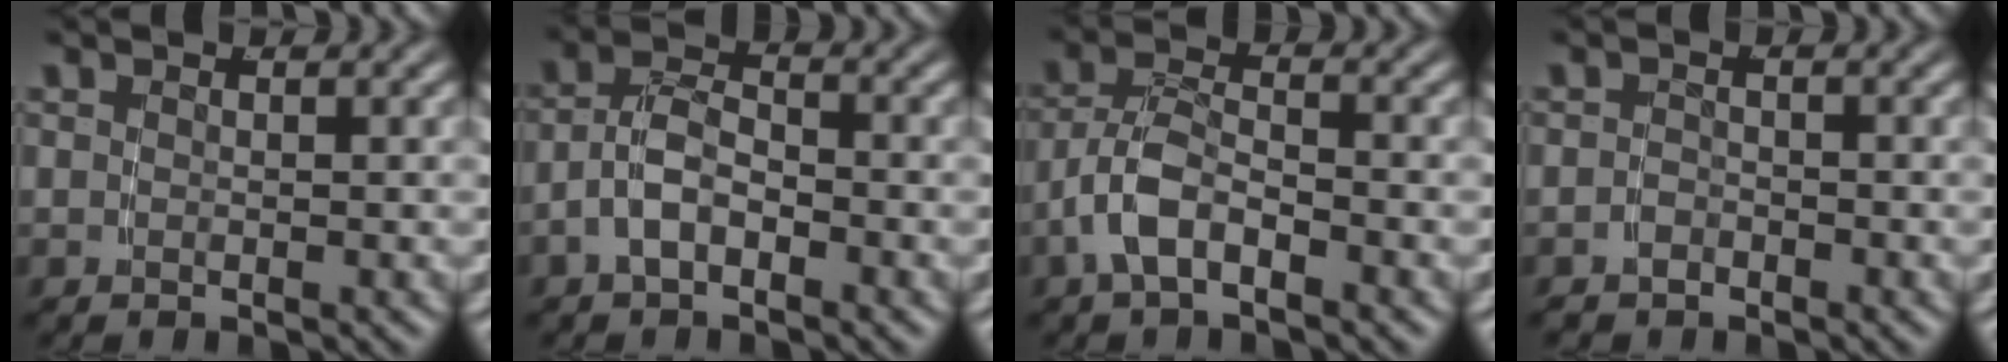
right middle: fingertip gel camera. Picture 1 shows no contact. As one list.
[{"total": 4.0, "force": [-1.7, 2.5, 2.6], "torque": [-0.057, -0.012, -0.026]}, {"total": 3.7, "force": [-1.8, 2.1, 2.5], "torque": [-0.054, -0.011, -0.029]}, {"total": 1.4, "force": [-1.4, 0.3, -0.1], "torque": [-0.003, -0.014, -0.018]}]